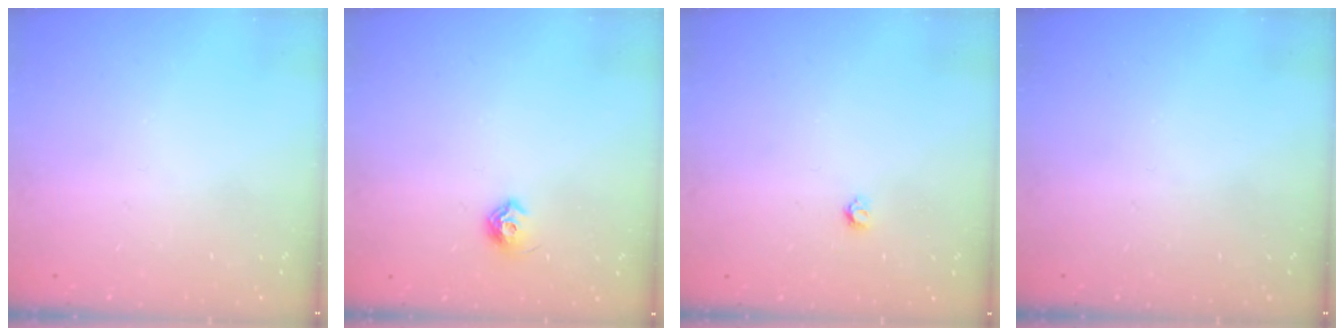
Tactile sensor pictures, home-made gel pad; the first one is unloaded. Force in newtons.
{"total": 6.8, "press": 6.7, "slide": 1.1}
{"total": 3.2, "press": 3.2, "slide": 0.3}
{"total": 0.0}